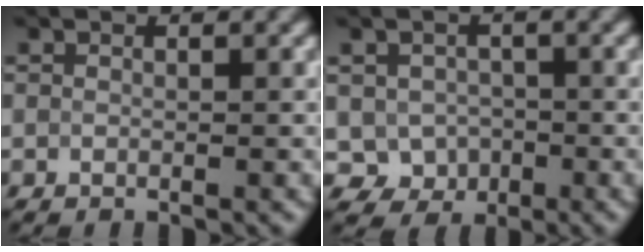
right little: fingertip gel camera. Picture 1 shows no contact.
{"total": 3.1, "force": [-0.5, 2.7, 1.3], "torque": [-0.017, -0.008, -0.007]}